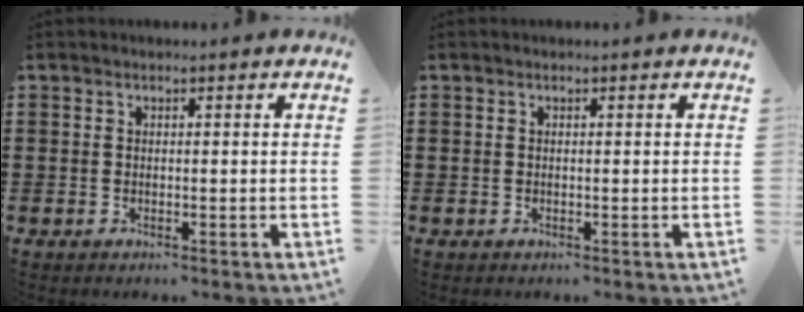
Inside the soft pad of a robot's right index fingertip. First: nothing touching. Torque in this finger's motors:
{"motor_torque": [0.00, 0.00, 0.00, 0.00]}